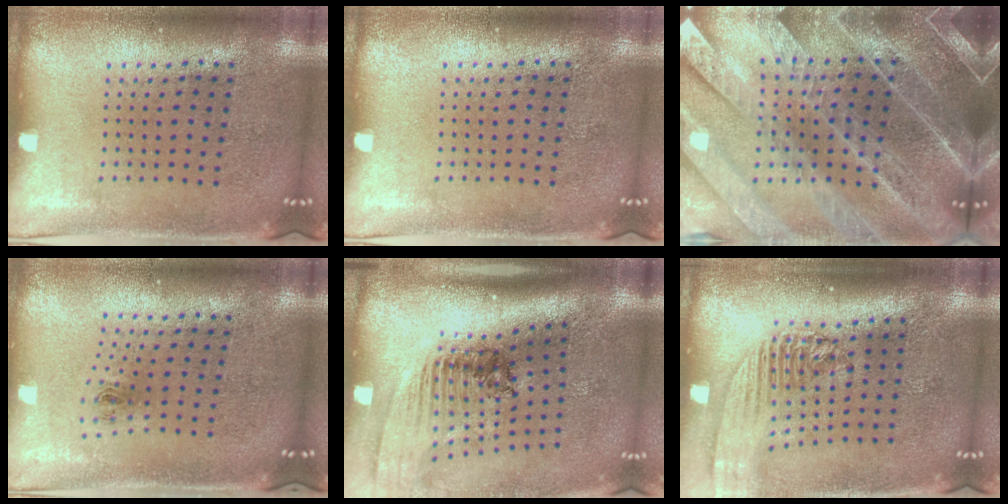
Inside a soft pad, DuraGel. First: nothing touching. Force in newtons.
{"total": 0.0}
{"total": 4.2, "press": 3.9, "slide": 1.6}
{"total": 1.0, "press": 0.4, "slide": 0.9}
{"total": 2.4, "press": 1.7, "slide": 1.7}
{"total": 2.2, "press": 1.7, "slide": 1.3}